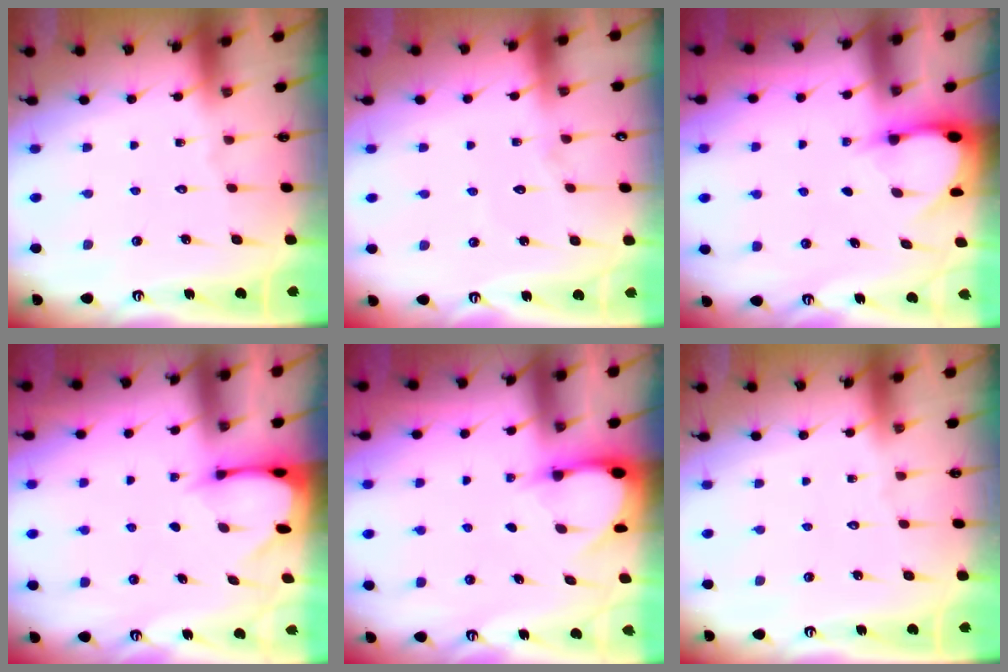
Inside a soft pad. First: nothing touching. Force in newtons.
{"total": 3.4, "press": 3.4, "slide": 0.3}
{"total": 2.9, "press": 2.9, "slide": 0.3}
{"total": 2.5, "press": 2.5, "slide": 0.3}
{"total": 2.9, "press": 2.9, "slide": 0.3}
{"total": 0.0}